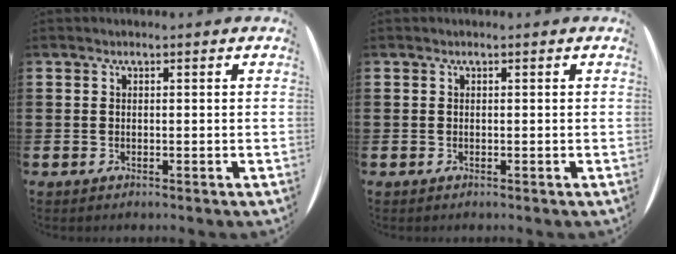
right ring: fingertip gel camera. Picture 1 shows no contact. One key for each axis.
{"total": 0.0}